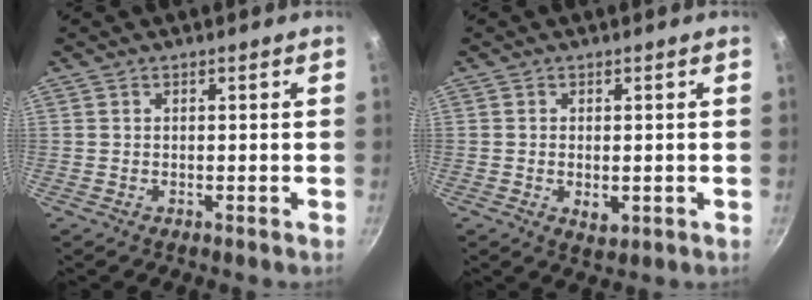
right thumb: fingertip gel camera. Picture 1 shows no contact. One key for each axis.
{"total": 3.2, "fx": -0.5, "fy": 1.9, "fz": 2.5, "tx": -0.040, "ty": -0.009, "tz": -0.005}